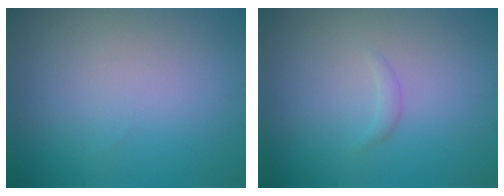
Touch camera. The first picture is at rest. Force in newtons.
{"total": 0.7, "press": 0.7, "slide": 0.1}